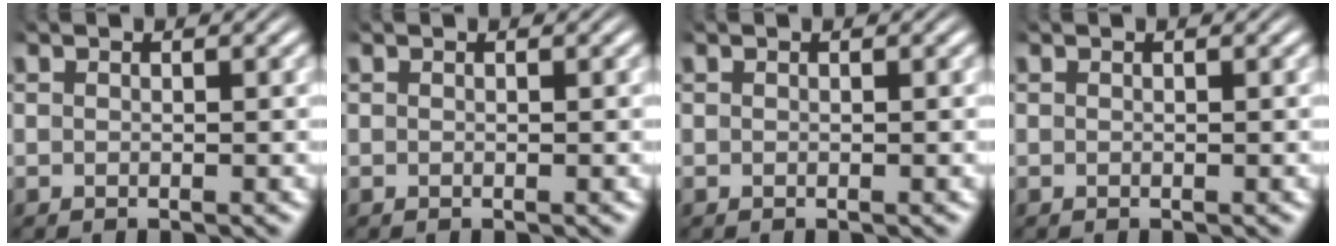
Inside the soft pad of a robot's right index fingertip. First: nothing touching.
{"total": 0.0}
{"total": 0.0}
{"total": 0.0}